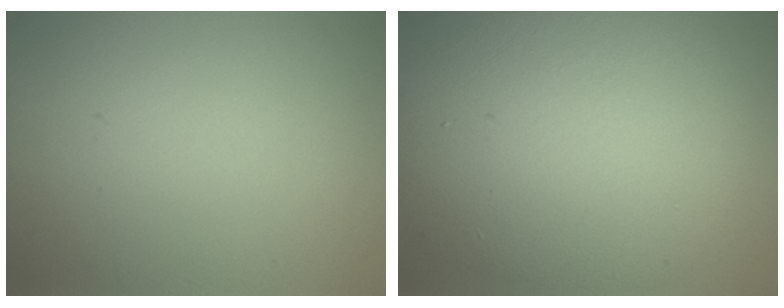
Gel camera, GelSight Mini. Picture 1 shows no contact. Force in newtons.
{"total": 11.7, "press": 11.7, "slide": 0.8}